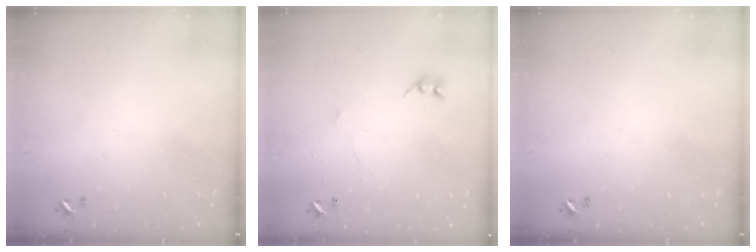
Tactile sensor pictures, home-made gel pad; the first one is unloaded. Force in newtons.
{"total": 0.9, "press": 0.8, "slide": 0.5}
{"total": 0.0}